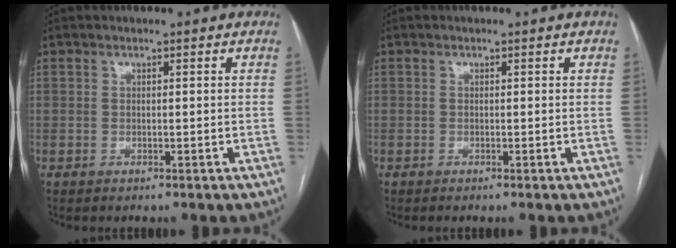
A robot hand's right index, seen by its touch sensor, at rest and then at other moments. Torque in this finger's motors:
{"motor_torque": [-0.06, -0.07, 0.00, 0.01]}